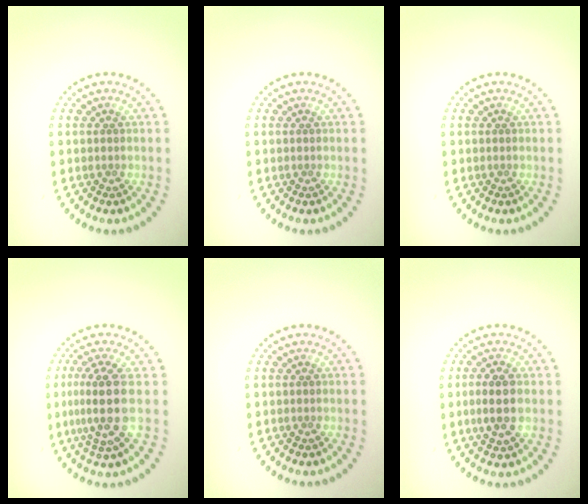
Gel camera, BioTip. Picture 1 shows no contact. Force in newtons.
{"total": 0.0}
{"total": 0.0}
{"total": 4.3, "press": 3.6, "slide": 2.3}
{"total": 0.0}
{"total": 3.0, "press": 2.9, "slide": 0.6}